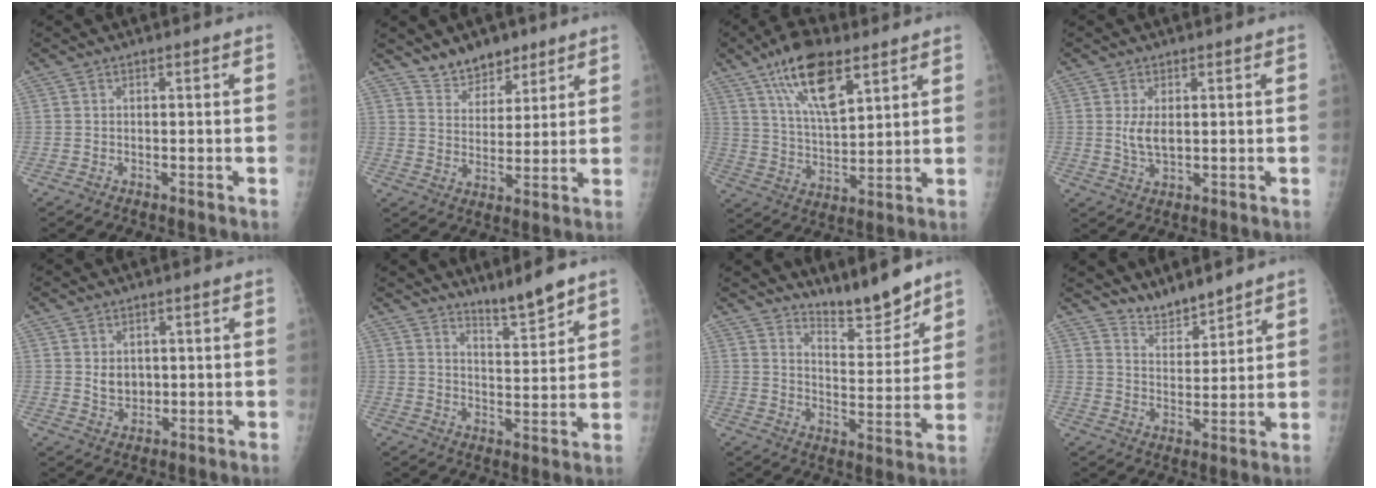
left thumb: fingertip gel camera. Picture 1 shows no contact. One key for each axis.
{"total": 7.8, "fx": 6.1, "fy": 4.2, "fz": 2.4, "tx": -0.005, "ty": -0.042, "tz": 0.107}
{"total": 14.9, "fx": 8.6, "fy": 5.9, "fz": 10.6, "tx": -0.166, "ty": -0.033, "tz": 0.157}
{"total": 3.8, "fx": 0.7, "fy": 2.0, "fz": 3.1, "tx": -0.059, "ty": -0.010, "tz": 0.018}
{"total": 3.7, "fx": 0.8, "fy": 3.0, "fz": 2.1, "tx": -0.019, "ty": -0.010, "tz": 0.022}
{"total": 6.5, "fx": 5.7, "fy": 0.4, "fz": 3.2, "tx": -0.048, "ty": -0.050, "tz": 0.098}
{"total": 9.3, "fx": 8.5, "fy": 1.8, "fz": 3.4, "tx": -0.031, "ty": -0.072, "tz": 0.146}
{"total": 5.8, "fx": 5.6, "fy": 1.2, "fz": 1.2, "tx": -0.011, "ty": -0.042, "tz": 0.109}